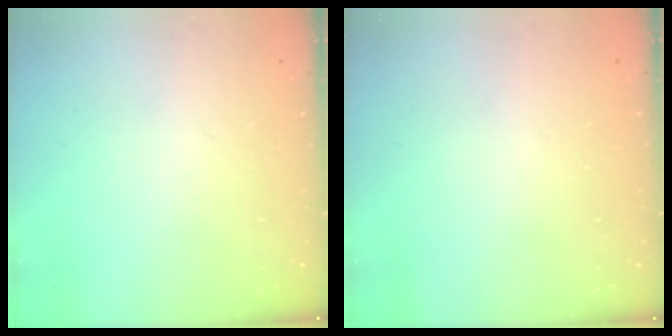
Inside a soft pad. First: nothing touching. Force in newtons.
{"total": 0.8, "press": 0.8, "slide": 0.1}